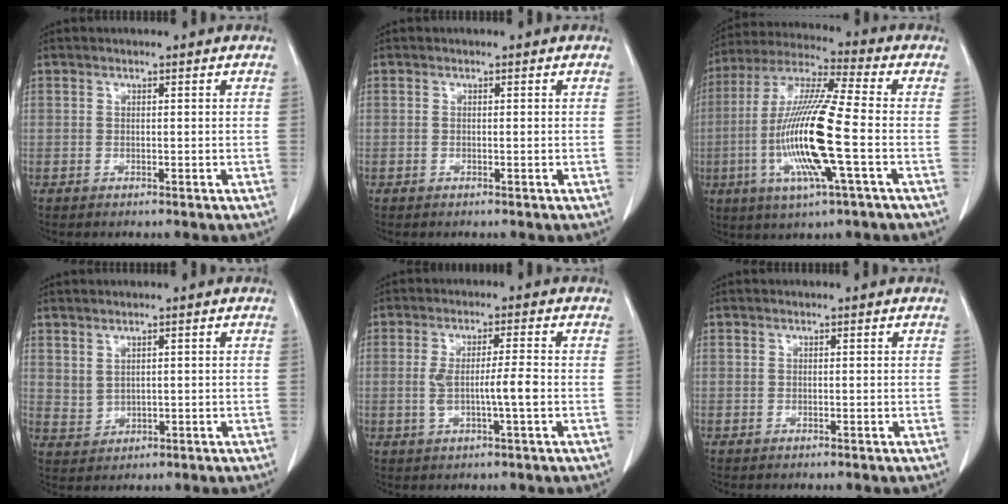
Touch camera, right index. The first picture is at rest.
{"total": 0.0}
{"total": 16.3, "force": [-3.4, 0.6, 15.9], "torque": [-0.326, -0.010, -0.070]}
{"total": 2.4, "force": [1.4, 1.6, 1.1], "torque": [-0.021, -0.003, 0.039]}
{"total": 5.2, "force": [-0.7, 0.0, 5.2], "torque": [-0.095, 0.002, -0.007]}
{"total": 0.0}